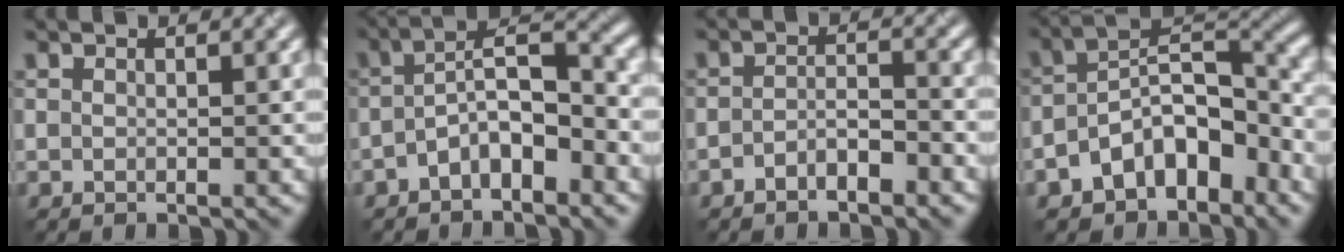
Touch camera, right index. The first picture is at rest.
{"total": 5.3, "force": [-2.2, 2.0, 4.4], "torque": [-0.078, 0.018, -0.045]}
{"total": 2.2, "force": [-1.4, 0.7, 1.6], "torque": [-0.031, 0.010, -0.029]}
{"total": 7.4, "force": [-3.9, 4.1, 4.8], "torque": [-0.060, 0.017, -0.083]}